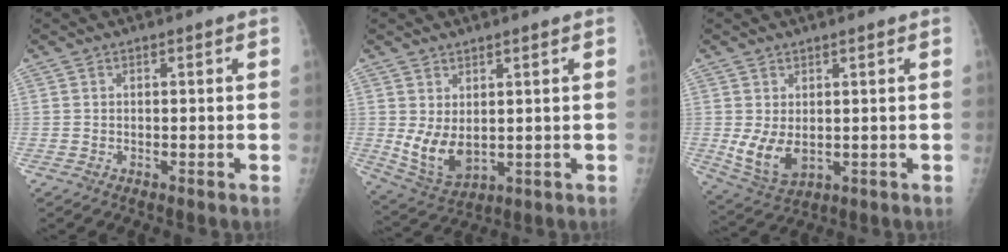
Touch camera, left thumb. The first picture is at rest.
{"total": 8.0, "force": [1.2, 4.6, 6.5], "torque": [-0.109, -0.020, 0.044]}
{"total": 7.3, "force": [0.4, 4.3, 5.9], "torque": [-0.100, -0.016, 0.026]}